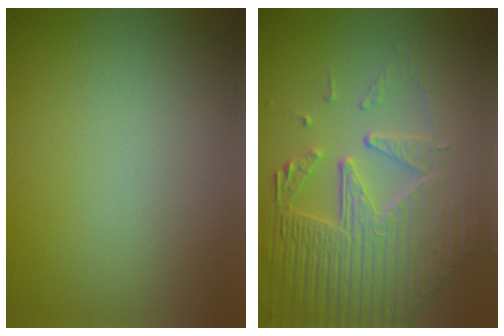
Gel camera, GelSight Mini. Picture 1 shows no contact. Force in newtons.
{"total": 8.5, "press": 5.9, "slide": 6.1}